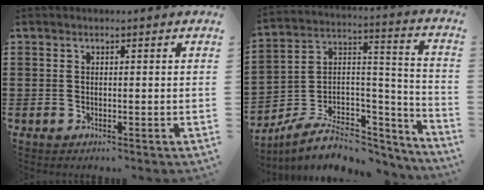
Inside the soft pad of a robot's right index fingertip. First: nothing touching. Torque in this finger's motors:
{"motor_torque": [-0.06, -1.28, 0.64, 0.11]}